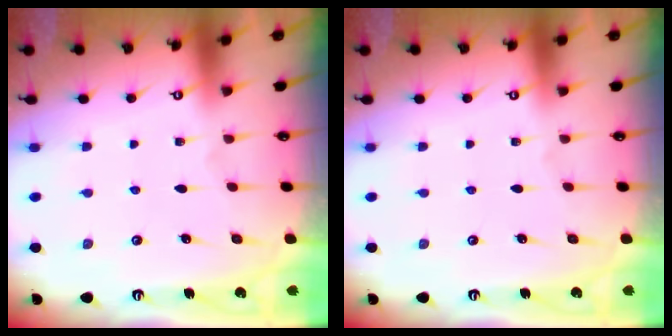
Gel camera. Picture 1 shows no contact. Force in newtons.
{"total": 0.0}